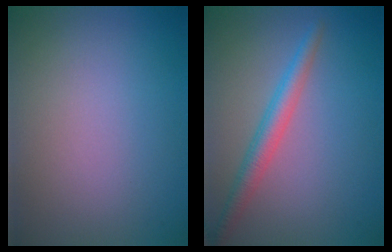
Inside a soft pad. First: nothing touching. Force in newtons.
{"total": 2.9, "press": 2.9, "slide": 0.2}